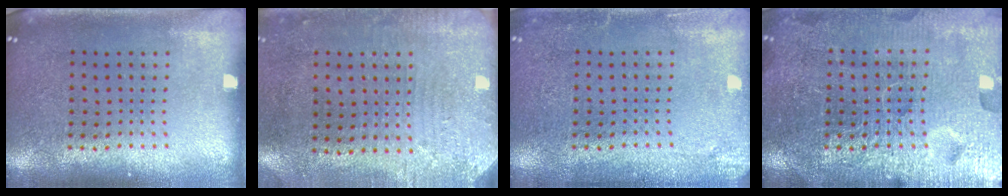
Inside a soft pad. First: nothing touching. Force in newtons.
{"total": 2.8, "press": 2.3, "slide": 1.7}
{"total": 2.0, "press": 1.9, "slide": 0.1}
{"total": 7.2, "press": 7.1, "slide": 0.9}